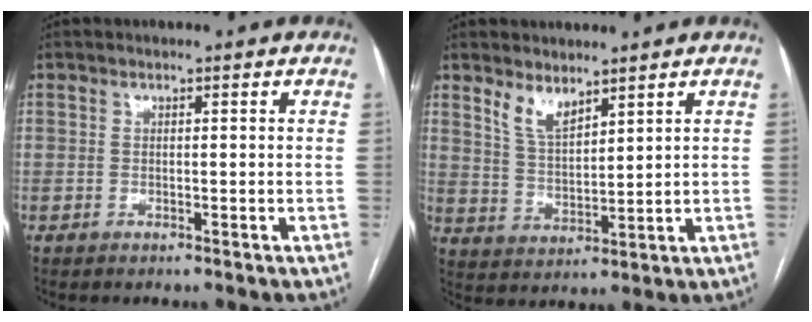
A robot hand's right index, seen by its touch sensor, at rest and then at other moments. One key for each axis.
{"total": 5.0, "fx": 3.9, "fy": 1.8, "fz": 2.6, "tx": -0.053, "ty": -0.007, "tz": 0.085}